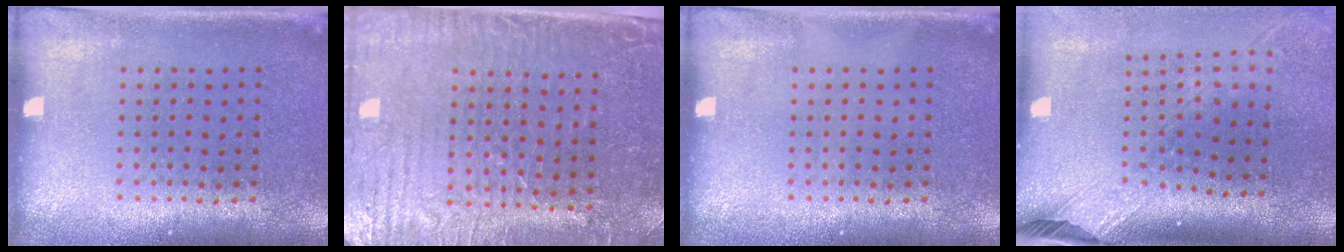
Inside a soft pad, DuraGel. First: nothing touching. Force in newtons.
{"total": 3.8, "press": 3.5, "slide": 1.5}
{"total": 0.0}
{"total": 2.5, "press": 1.9, "slide": 1.7}